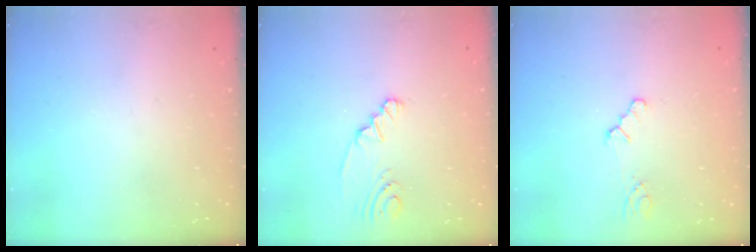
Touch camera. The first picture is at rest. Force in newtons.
{"total": 2.5, "press": 2.3, "slide": 0.8}
{"total": 1.0, "press": 1.0, "slide": 0.2}